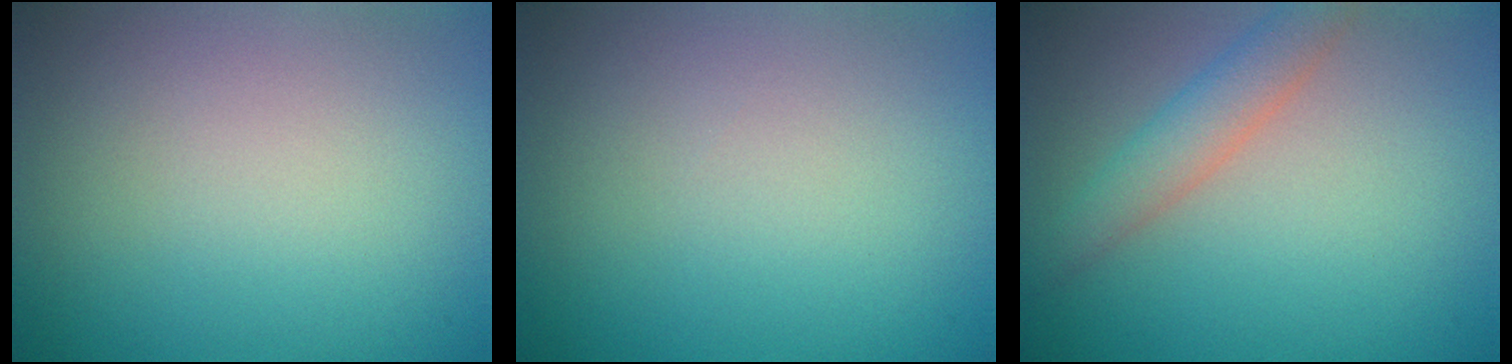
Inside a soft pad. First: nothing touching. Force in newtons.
{"total": 0.0}
{"total": 2.9, "press": 2.9, "slide": 0.1}